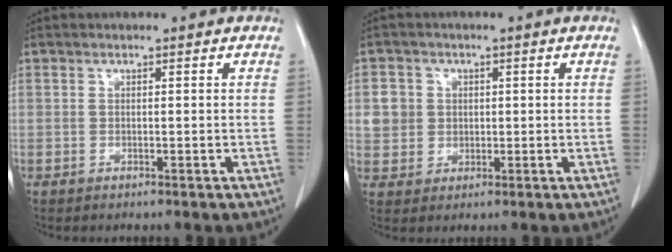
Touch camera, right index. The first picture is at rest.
{"total": 4.8, "force": [1.0, 4.6, 0.9], "torque": [-0.013, 0.011, 0.023]}